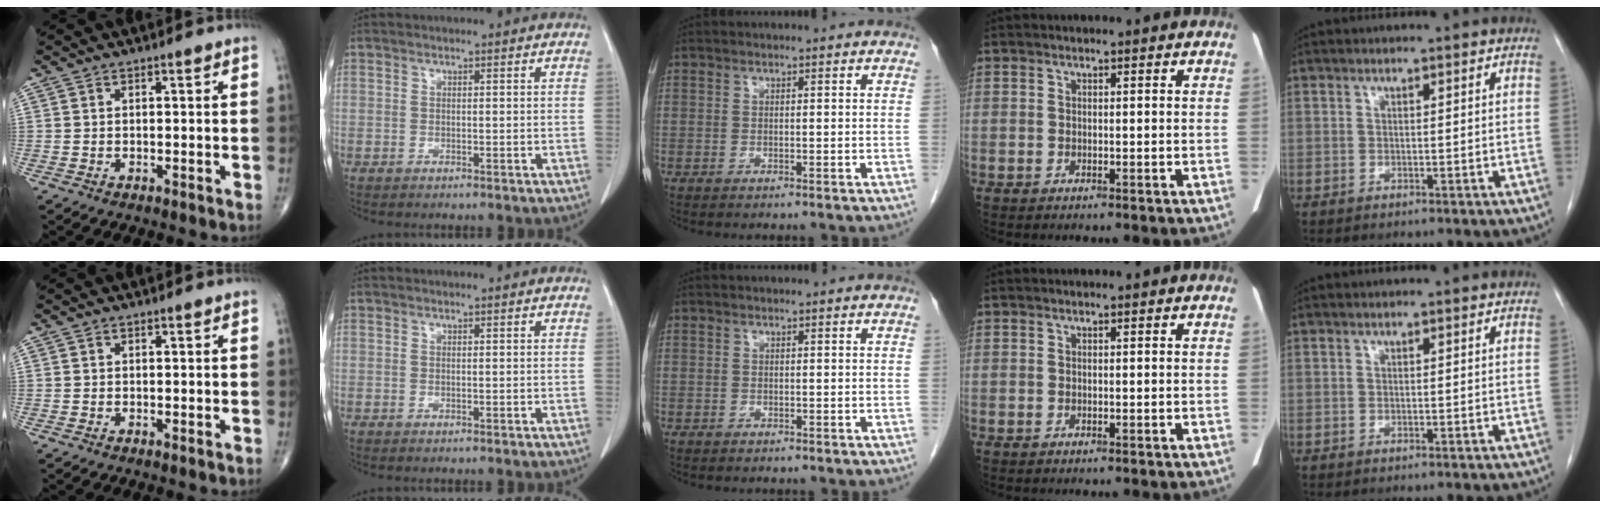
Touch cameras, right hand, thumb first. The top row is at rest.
{"middle": {"total": 0.8, "force": [-0.6, 0.4, 0.1], "torque": [-0.005, 0.001, -0.009]}}